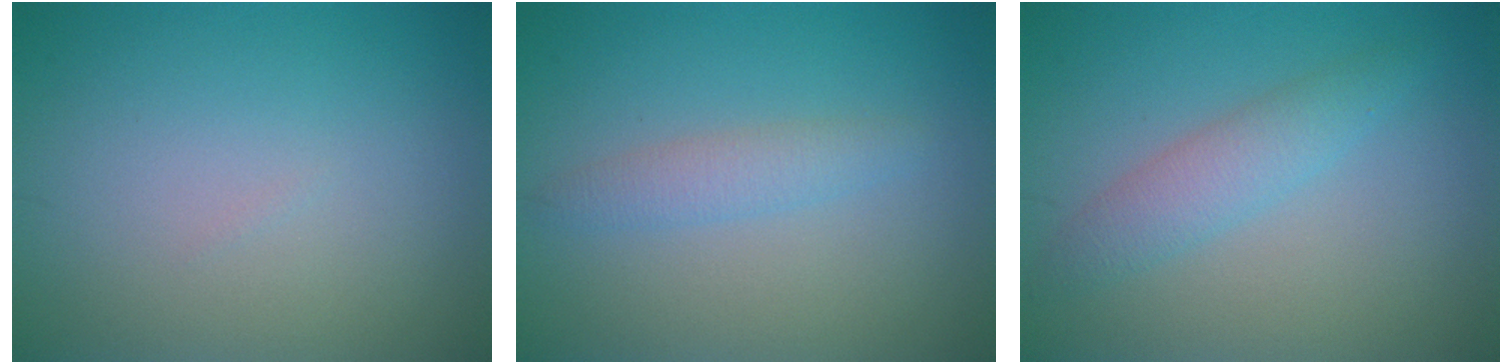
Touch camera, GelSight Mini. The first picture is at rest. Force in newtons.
{"total": 1.9, "press": 1.9, "slide": 0.0}
{"total": 2.7, "press": 2.7, "slide": 0.1}